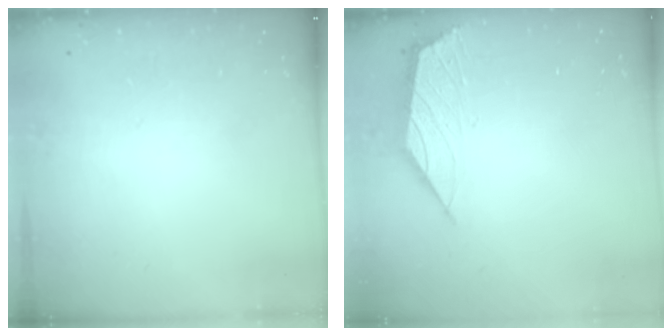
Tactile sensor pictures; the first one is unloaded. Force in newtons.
{"total": 2.0, "press": 2.0, "slide": 0.5}